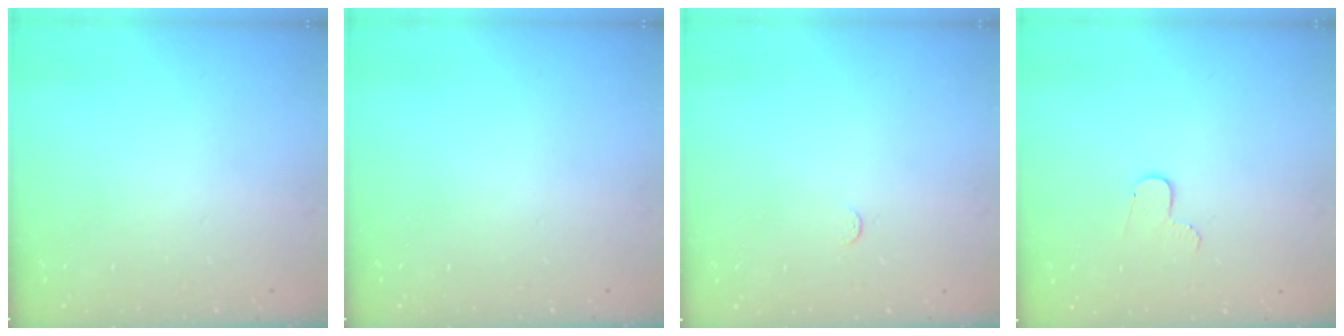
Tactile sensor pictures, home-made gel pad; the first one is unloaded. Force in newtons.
{"total": 0.0}
{"total": 2.7, "press": 2.7, "slide": 0.2}
{"total": 4.3, "press": 4.3, "slide": 0.4}